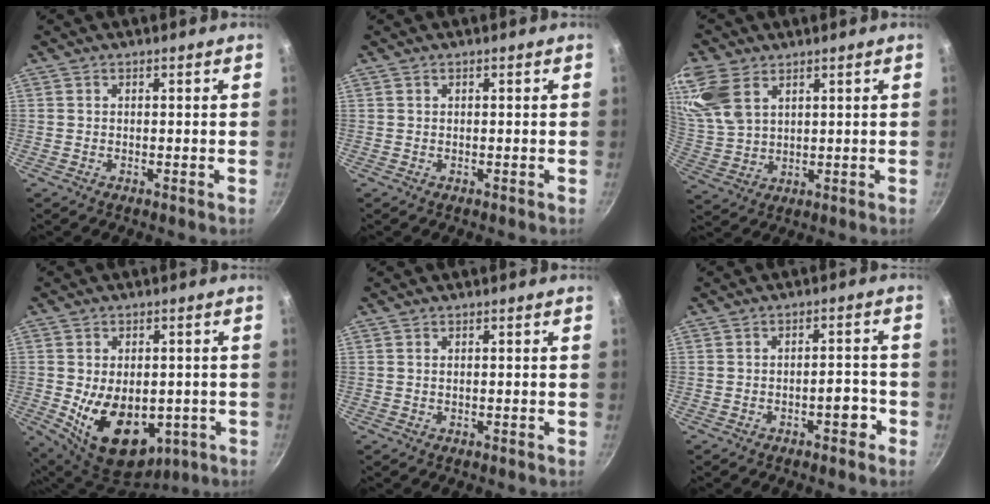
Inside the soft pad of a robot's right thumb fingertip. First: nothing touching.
{"total": 0.0}
{"total": 13.0, "force": [6.6, 8.1, 7.7], "torque": [-0.168, -0.004, 0.142]}
{"total": 16.4, "force": [-3.0, 10.6, 12.2], "torque": [-0.167, -0.013, -0.022]}
{"total": 0.0}
{"total": 3.8, "force": [-2.0, 1.7, 2.7], "torque": [-0.016, 0.028, -0.025]}